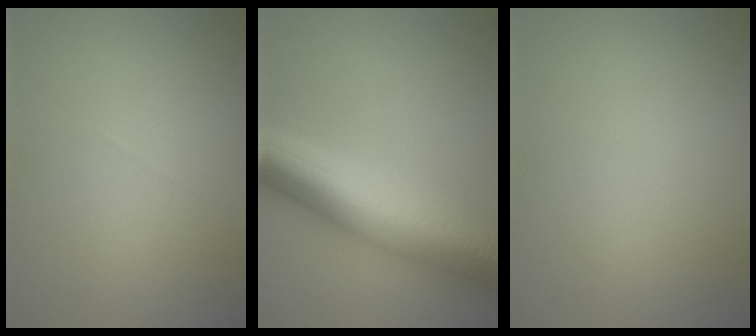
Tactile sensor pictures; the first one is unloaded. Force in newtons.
{"total": 10.7, "press": 10.7, "slide": 0.1}
{"total": 0.0}